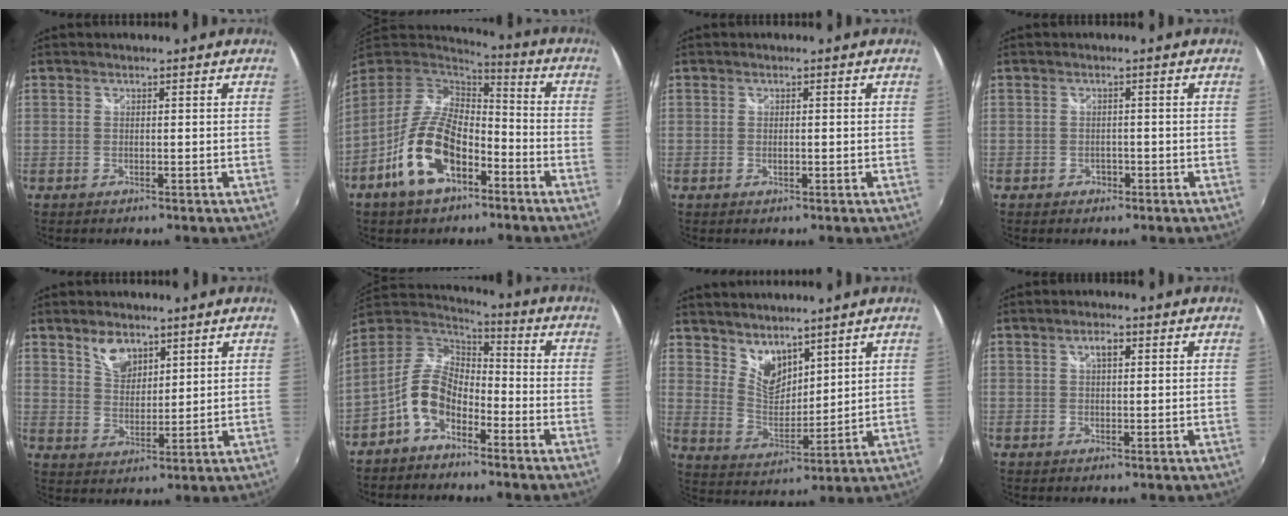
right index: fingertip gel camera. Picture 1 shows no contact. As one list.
[{"total": 15.4, "force": [-7.6, 7.7, 11.0], "torque": [-0.227, -0.006, -0.134]}, {"total": 0.7, "force": [-0.2, 0.4, 0.6], "torque": [-0.011, 0.000, -0.003]}, {"total": 1.9, "force": [-1.1, 1.6, 0.4], "torque": [-0.009, -0.001, -0.015]}, {"total": 5.9, "force": [3.9, 3.2, 2.9], "torque": [-0.042, 0.004, 0.075]}, {"total": 10.4, "force": [-5.2, 5.9, 6.8], "torque": [-0.146, 0.017, -0.107]}, {"total": 7.9, "force": [6.2, 3.9, 3.0], "torque": [-0.044, -0.001, 0.126]}, {"total": 2.3, "force": [0.8, 1.0, 1.9], "torque": [-0.032, 0.007, 0.012]}]